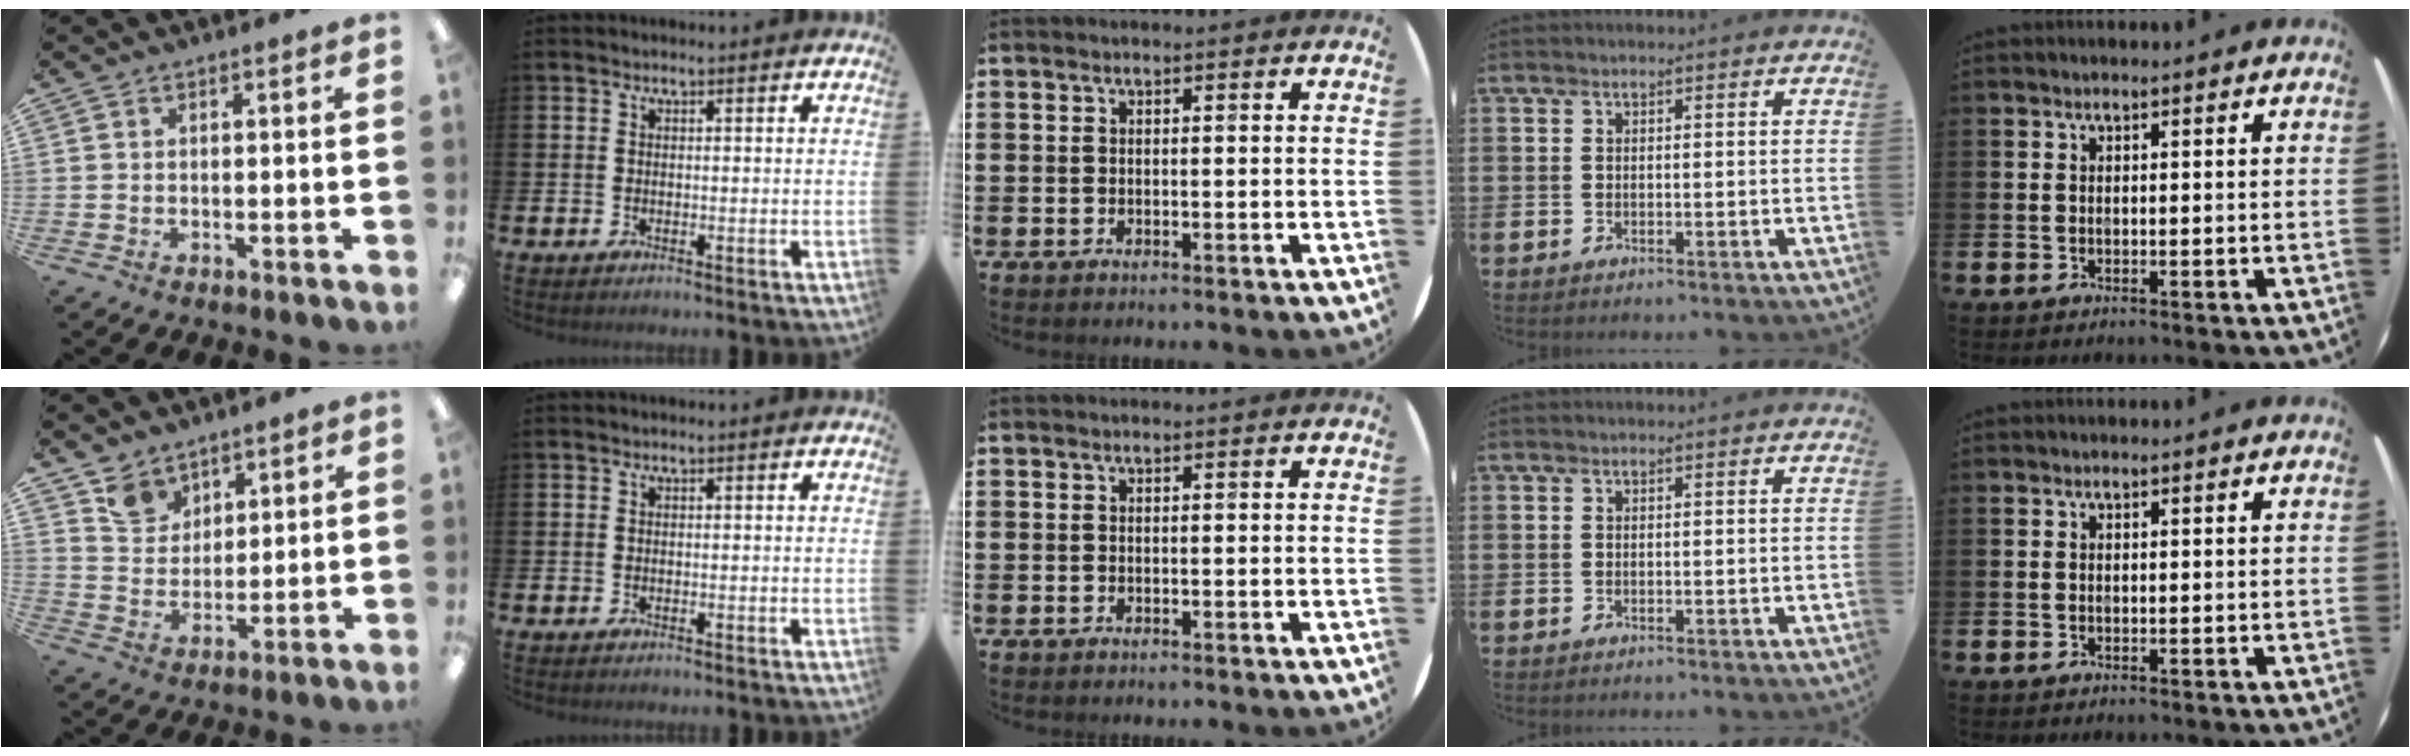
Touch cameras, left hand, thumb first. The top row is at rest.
{"thumb": {"total": 7.8, "force": [5.5, 5.4, 1.1], "torque": [-0.020, -0.031, 0.104]}}